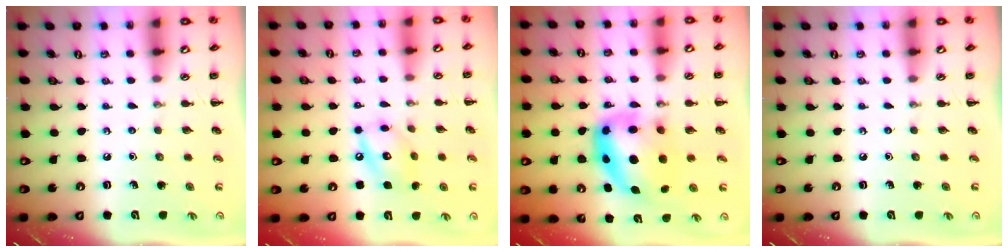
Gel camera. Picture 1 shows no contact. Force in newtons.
{"total": 10.8, "press": 10.8, "slide": 0.7}
{"total": 11.8, "press": 11.4, "slide": 3.1}
{"total": 0.0}